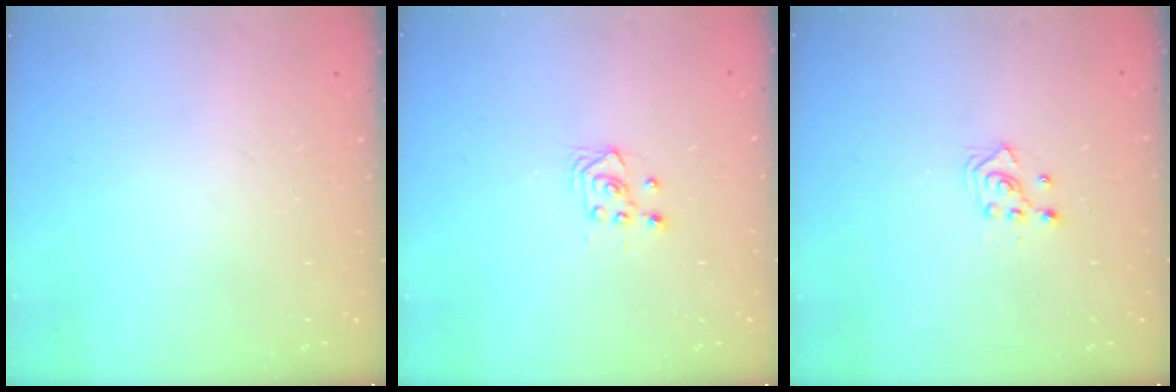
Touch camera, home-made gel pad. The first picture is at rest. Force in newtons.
{"total": 3.4, "press": 3.0, "slide": 1.6}
{"total": 2.5, "press": 2.3, "slide": 1.0}